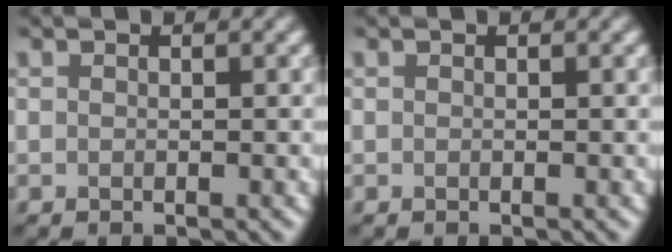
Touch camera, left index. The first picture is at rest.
{"total": 0.0}